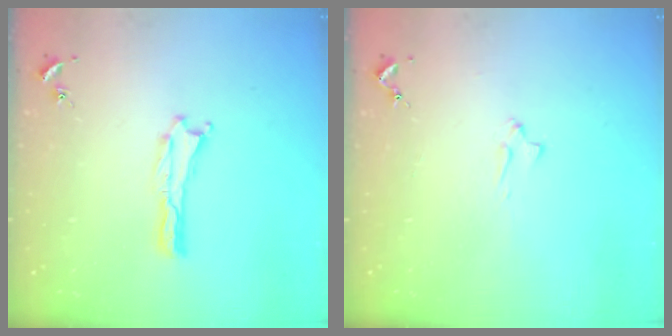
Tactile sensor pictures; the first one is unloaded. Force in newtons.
{"total": 2.1, "press": 2.1, "slide": 0.3}